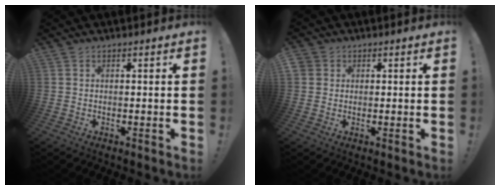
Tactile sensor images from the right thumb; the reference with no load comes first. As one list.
[{"total": 2.6, "force": [1.3, 2.2, 0.4], "torque": [-0.005, 0.000, 0.024]}]